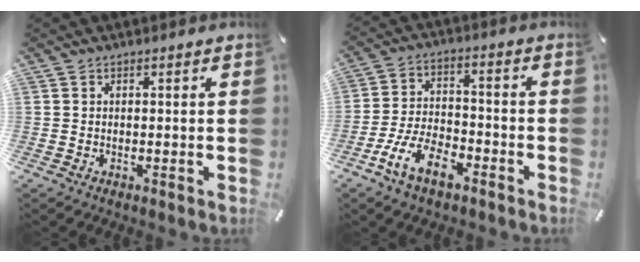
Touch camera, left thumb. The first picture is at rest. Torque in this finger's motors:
{"motor_torque": [0.49, 2.60, 1.13, 1.08, 0.06]}